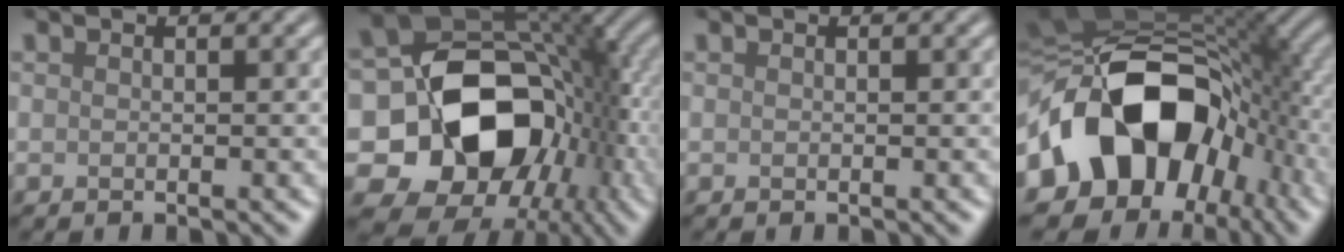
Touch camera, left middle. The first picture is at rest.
{"total": 16.1, "force": [-2.4, 12.0, 10.4], "torque": [-0.166, -0.017, -0.029]}
{"total": 0.0}
{"total": 16.3, "force": [-3.3, 11.5, 11.1], "torque": [-0.182, -0.008, -0.057]}